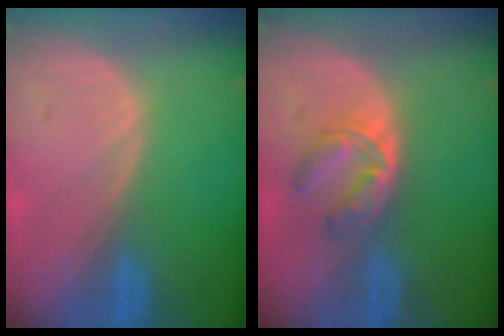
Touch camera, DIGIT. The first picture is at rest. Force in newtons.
{"total": 5.1, "press": 4.9, "slide": 1.4}